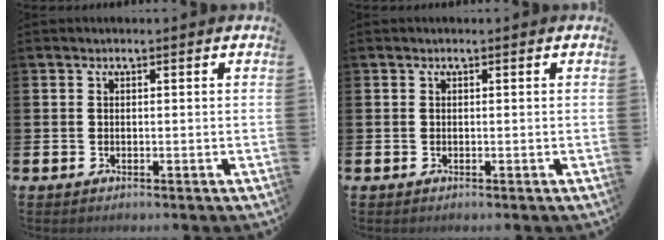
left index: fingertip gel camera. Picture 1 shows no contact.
{"total": 0.0}